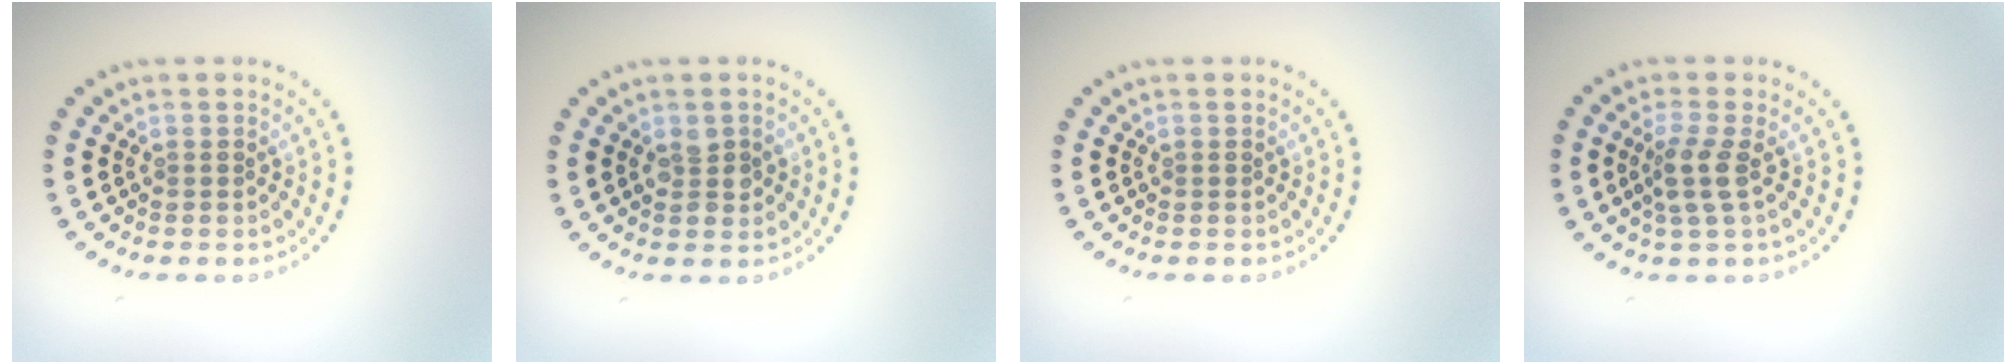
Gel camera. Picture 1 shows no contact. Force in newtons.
{"total": 1.8, "press": 1.7, "slide": 0.2}
{"total": 0.0}
{"total": 2.4, "press": 1.8, "slide": 1.5}